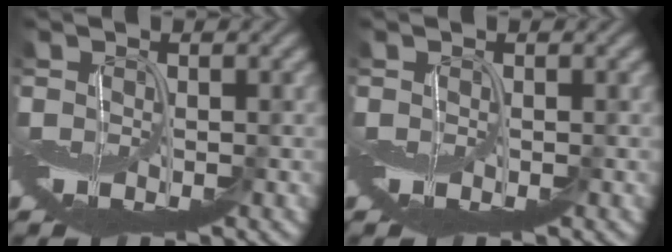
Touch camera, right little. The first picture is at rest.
{"total": 0.0}